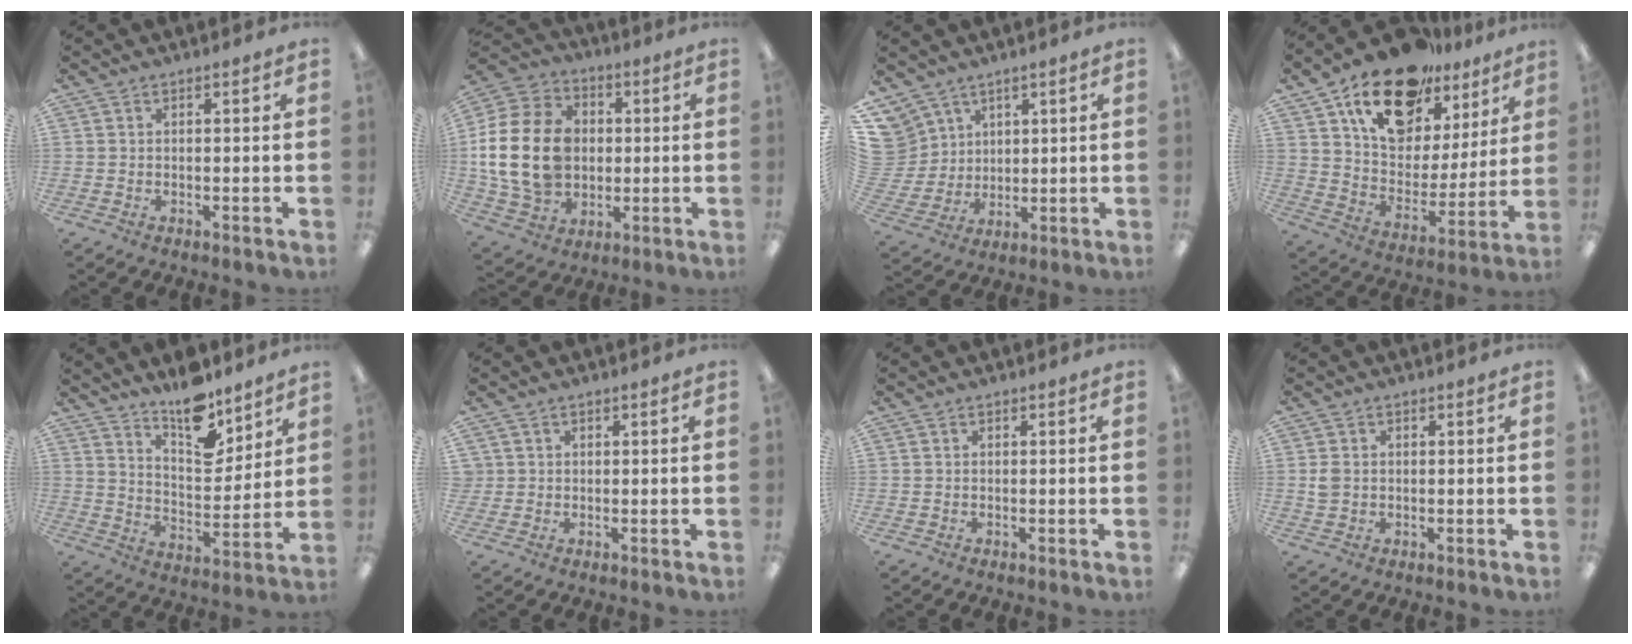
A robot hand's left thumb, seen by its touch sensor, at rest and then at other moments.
{"total": 21.2, "force": [0.4, 16.2, 13.6], "torque": [-0.274, 0.020, 0.019]}
{"total": 9.2, "force": [5.8, 7.1, 0.7], "torque": [-0.049, -0.031, 0.119]}
{"total": 20.5, "force": [14.4, 11.2, 9.4], "torque": [-0.167, -0.084, 0.257]}
{"total": 12.9, "force": [10.5, 5.2, 5.5], "torque": [-0.078, -0.075, 0.190]}
{"total": 1.4, "force": [0.5, 1.3, 0.1], "torque": [-0.005, 0.003, 0.009]}
{"total": 0.0}
{"total": 2.7, "force": [0.2, 2.1, 1.6], "torque": [-0.023, 0.002, 0.002]}